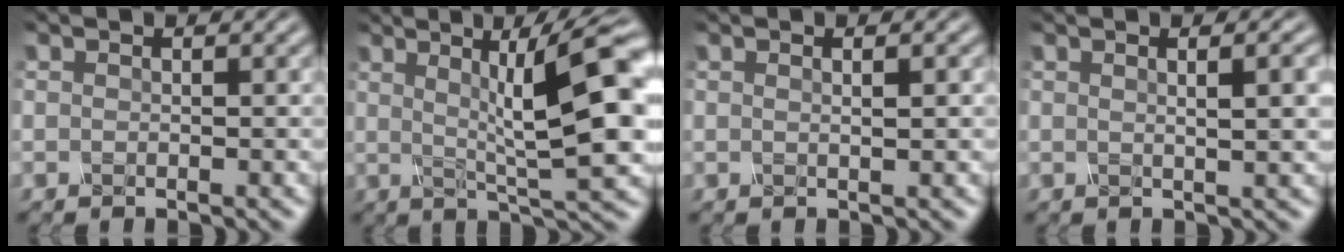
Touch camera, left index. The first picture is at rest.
{"total": 11.7, "force": [1.9, 2.3, 11.3], "torque": [-0.150, 0.016, 0.027]}
{"total": 2.2, "force": [0.6, 0.8, 1.9], "torque": [-0.011, 0.003, -0.011]}
{"total": 5.6, "force": [1.5, 2.2, 5.0], "torque": [-0.036, 0.028, -0.007]}